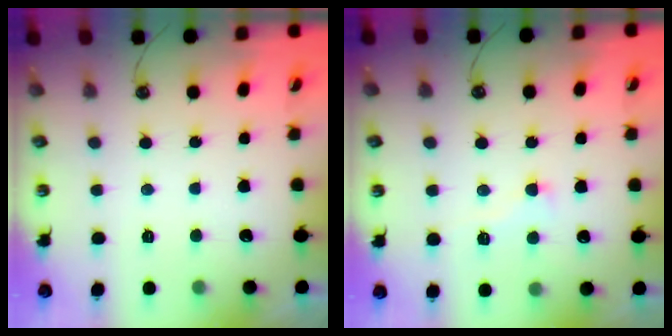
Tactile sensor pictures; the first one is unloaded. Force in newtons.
{"total": 0.8, "press": 0.7, "slide": 0.4}